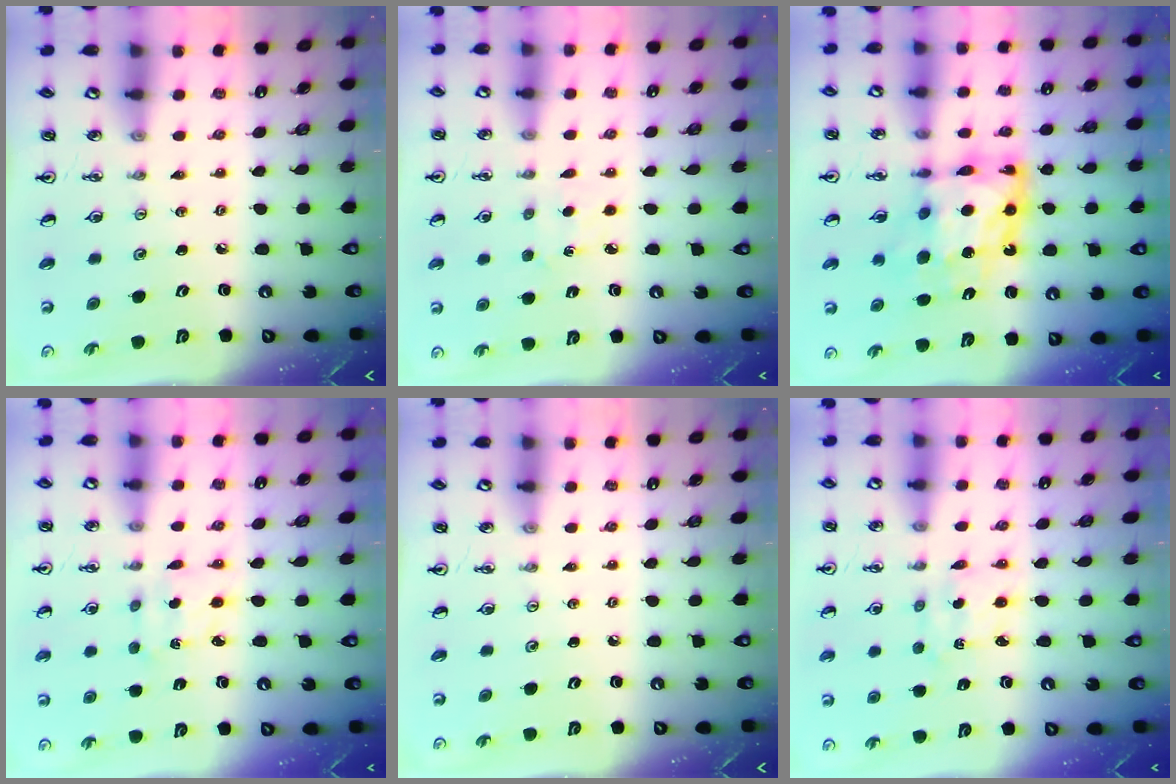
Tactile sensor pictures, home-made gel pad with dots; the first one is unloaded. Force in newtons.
{"total": 2.6, "press": 2.6, "slide": 0.4}
{"total": 12.6, "press": 12.6, "slide": 1.1}
{"total": 2.8, "press": 2.7, "slide": 0.7}
{"total": 0.0}
{"total": 2.3, "press": 2.3, "slide": 0.4}